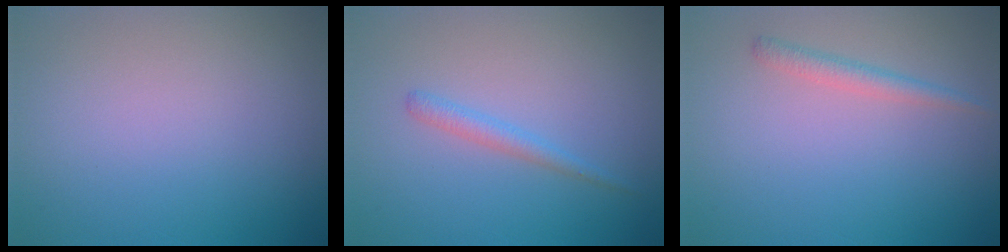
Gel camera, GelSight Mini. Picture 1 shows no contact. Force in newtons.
{"total": 1.4, "press": 1.4, "slide": 0.1}
{"total": 1.6, "press": 1.6, "slide": 0.1}